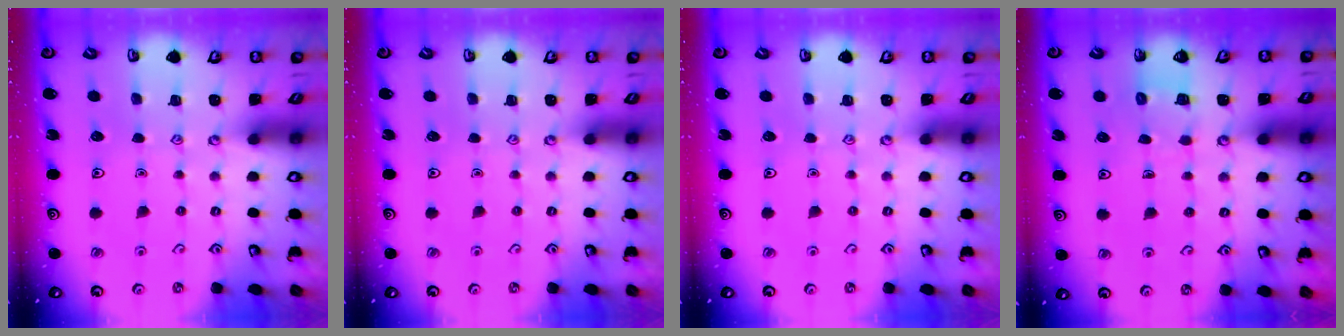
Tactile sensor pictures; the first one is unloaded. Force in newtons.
{"total": 0.0}
{"total": 0.0}
{"total": 5.6, "press": 5.6, "slide": 0.3}